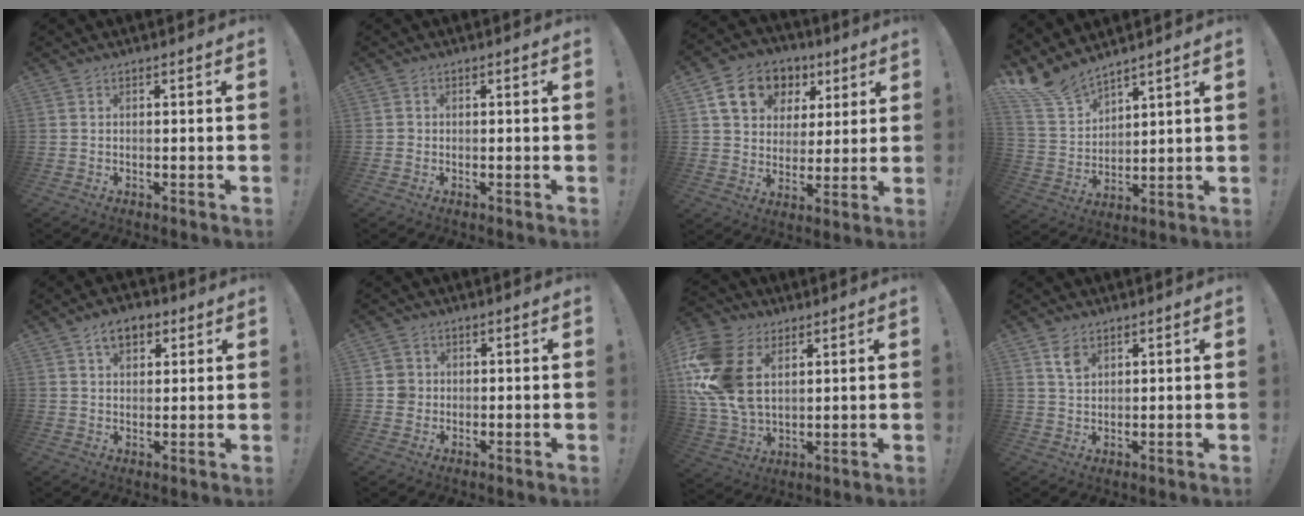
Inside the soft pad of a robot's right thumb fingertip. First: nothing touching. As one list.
[{"total": 1.0, "force": [-0.2, 1.0, 0.3], "torque": [-0.011, 0.005, -0.002]}, {"total": 14.8, "force": [6.8, 11.4, 6.5], "torque": [-0.100, -0.018, 0.138]}, {"total": 10.4, "force": [9.5, 3.3, 2.3], "torque": [-0.072, -0.070, 0.184]}, {"total": 7.2, "force": [3.6, 4.8, 4.0], "torque": [-0.054, -0.004, 0.064]}, {"total": 3.9, "force": [-0.1, 3.8, 0.9], "torque": [-0.012, 0.009, 0.000]}, {"total": 20.8, "force": [6.1, 14.2, 13.9], "torque": [-0.294, -0.022, 0.114]}, {"total": 4.6, "force": [2.8, 2.6, 2.6], "torque": [-0.033, -0.015, 0.049]}]